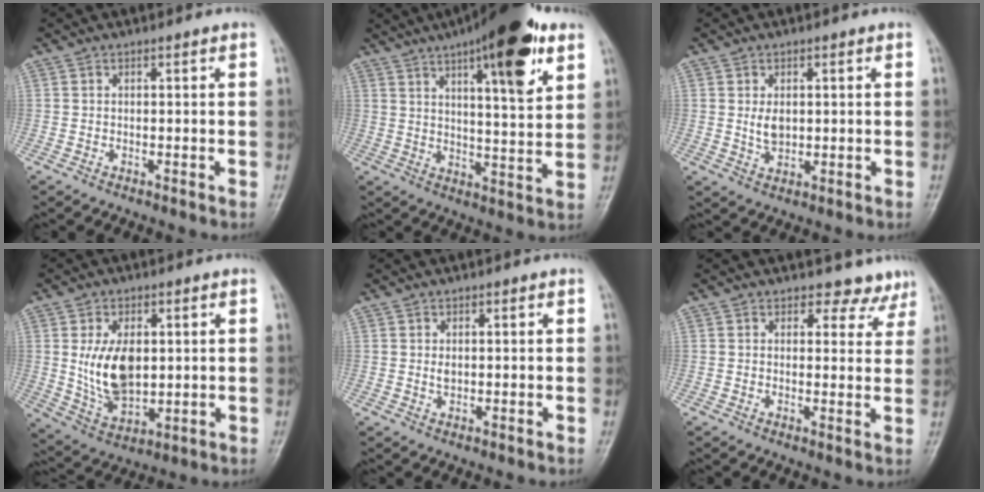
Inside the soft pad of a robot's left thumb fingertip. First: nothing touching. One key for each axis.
{"total": 18.6, "fx": 9.8, "fy": 4.9, "fz": 15.0, "tx": -0.196, "ty": -0.033, "tz": 0.142}
{"total": 3.5, "fx": 0.5, "fy": 2.4, "fz": 2.6, "tx": -0.035, "ty": -0.007, "tz": 0.015}
{"total": 11.8, "fx": 1.4, "fy": 7.3, "fz": 9.2, "tx": -0.144, "ty": -0.016, "tz": 0.040}
{"total": 1.4, "fx": 0.3, "fy": 1.0, "fz": 1.0, "tx": -0.012, "ty": -0.002, "tz": 0.007}
{"total": 5.5, "fx": 4.7, "fy": 2.8, "fz": 0.1, "tx": 0.033, "ty": -0.030, "tz": 0.039}